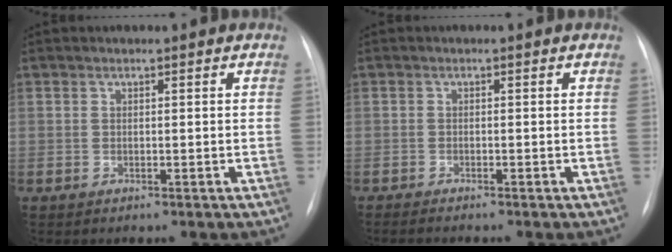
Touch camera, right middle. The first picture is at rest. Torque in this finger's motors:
{"motor_torque": [0.25, -0.68, 0.06, 0.00]}